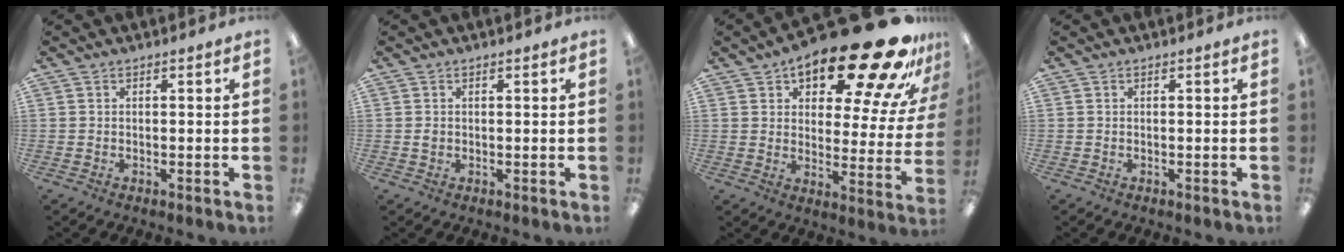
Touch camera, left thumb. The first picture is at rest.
{"total": 0.8, "force": [0.1, 0.8, 0.3], "torque": [-0.007, 0.004, 0.001]}
{"total": 25.4, "force": [18.0, 8.2, 15.9], "torque": [-0.221, -0.117, 0.286]}
{"total": 0.0}